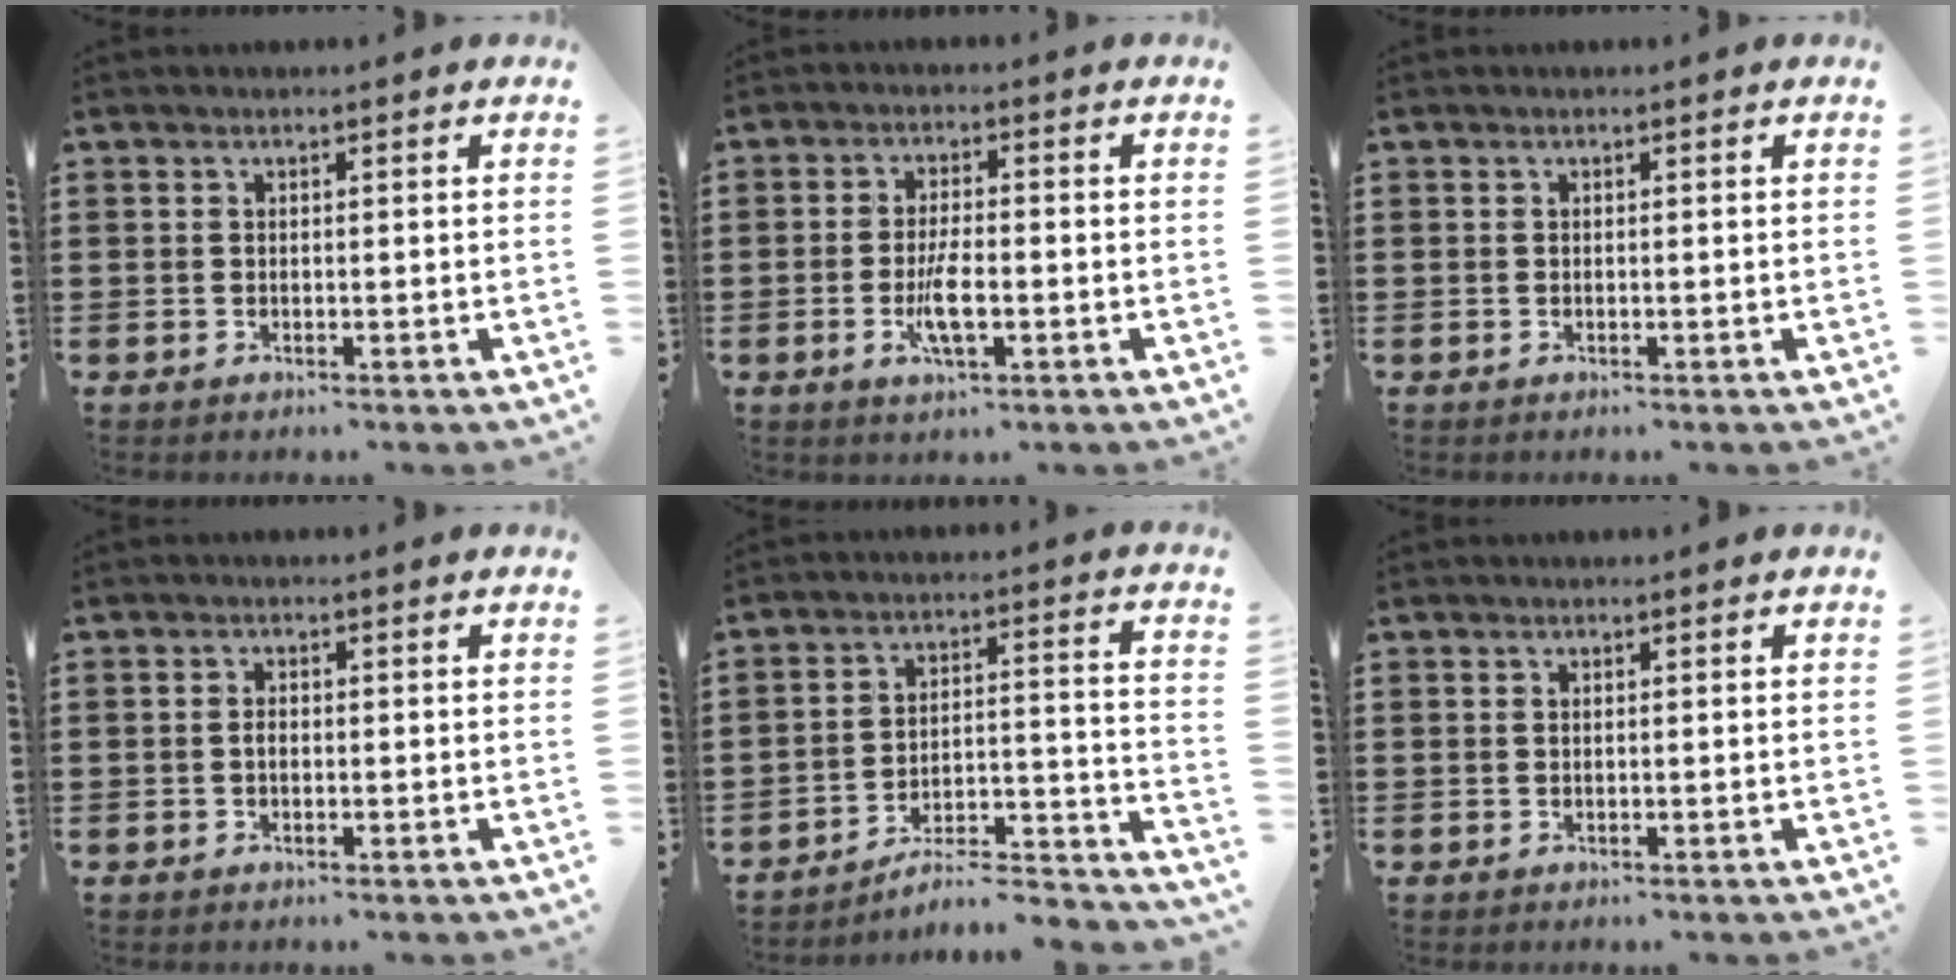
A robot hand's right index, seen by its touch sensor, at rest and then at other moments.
{"total": 5.3, "force": [-1.6, 1.4, 4.9], "torque": [-0.103, -0.007, -0.033]}
{"total": 0.0}
{"total": 1.1, "force": [-0.3, 0.6, 0.9], "torque": [-0.019, 0.000, -0.006]}
{"total": 5.4, "force": [-4.8, 1.2, 2.1], "torque": [-0.036, -0.008, -0.097]}
{"total": 0.0}